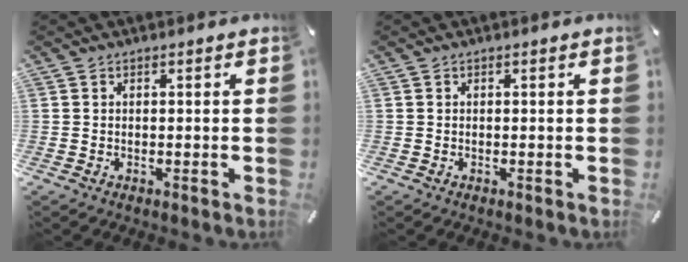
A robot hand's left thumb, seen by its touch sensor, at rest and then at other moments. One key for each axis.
{"total": 0.0}